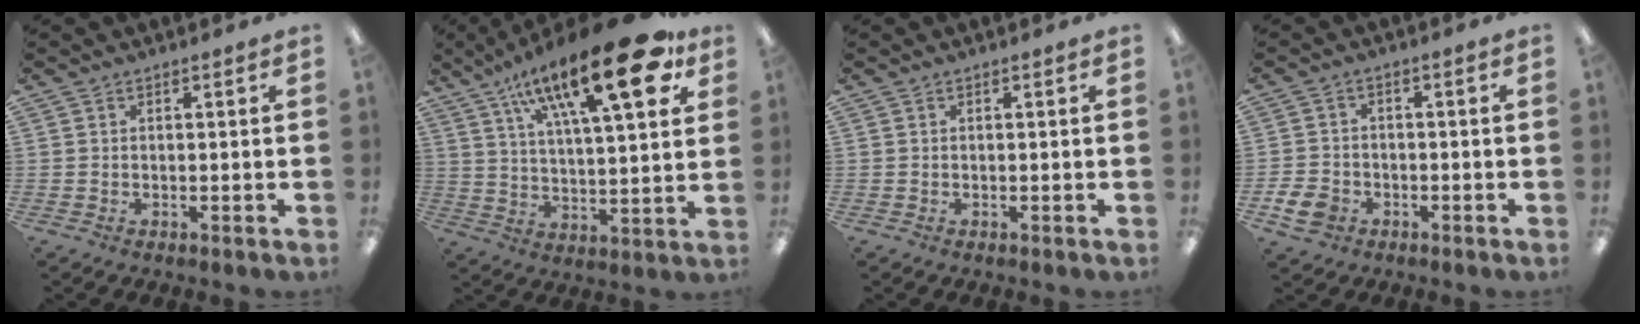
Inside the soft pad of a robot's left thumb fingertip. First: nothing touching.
{"total": 25.0, "force": [14.5, 7.9, 18.8], "torque": [-0.288, -0.072, 0.227]}
{"total": 0.0}
{"total": 5.6, "force": [-2.9, 4.1, 2.5], "torque": [-0.055, 0.015, -0.052]}